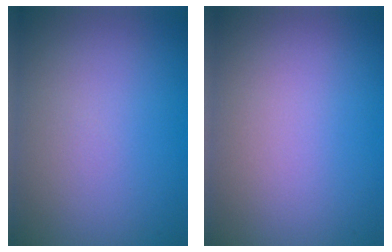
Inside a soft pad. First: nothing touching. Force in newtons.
{"total": 0.0}